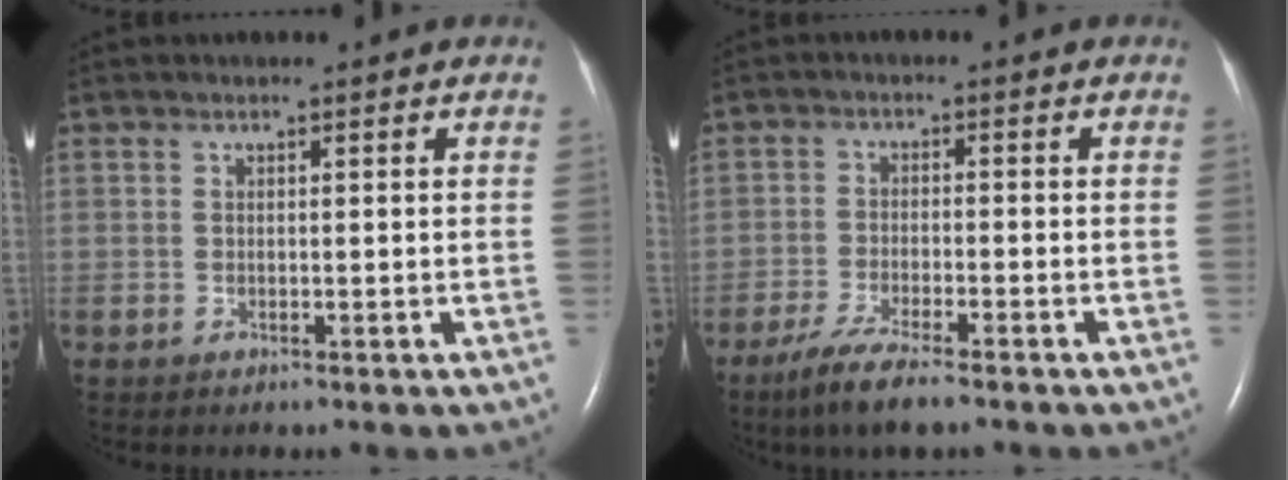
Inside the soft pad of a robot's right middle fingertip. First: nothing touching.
{"total": 6.5, "force": [-4.7, 0.6, 4.5], "torque": [-0.092, -0.017, -0.083]}